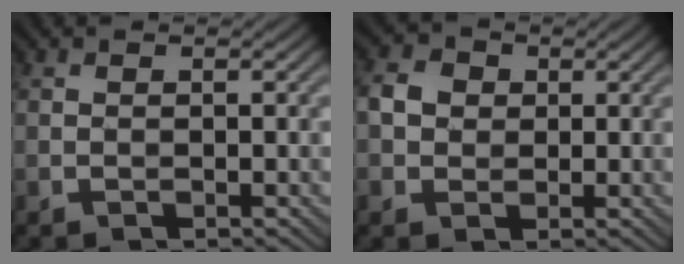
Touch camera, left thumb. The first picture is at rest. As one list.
[{"total": 3.5, "force": [0.3, 3.1, 1.5], "torque": [-0.037, 0.005, 0.001]}]